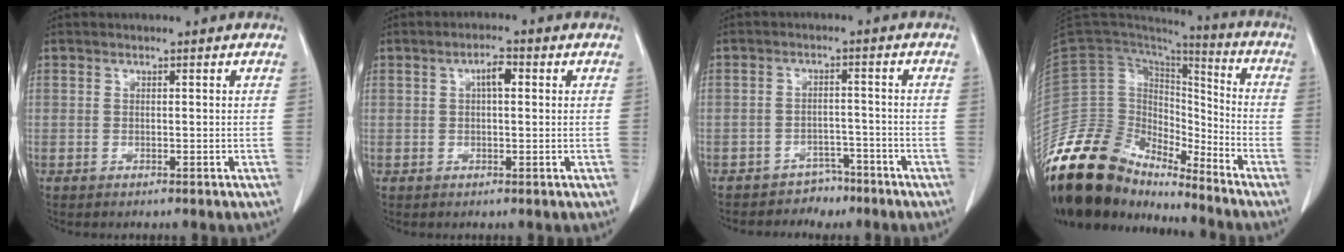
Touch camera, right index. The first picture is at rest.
{"total": 2.8, "force": [0.7, 0.9, 2.5], "torque": [-0.044, 0.007, 0.010]}
{"total": 4.3, "force": [-3.5, 2.5, 0.2], "torque": [-0.004, 0.013, -0.051]}
{"total": 17.0, "force": [-15.1, 6.2, 4.8], "torque": [-0.075, 0.059, -0.268]}